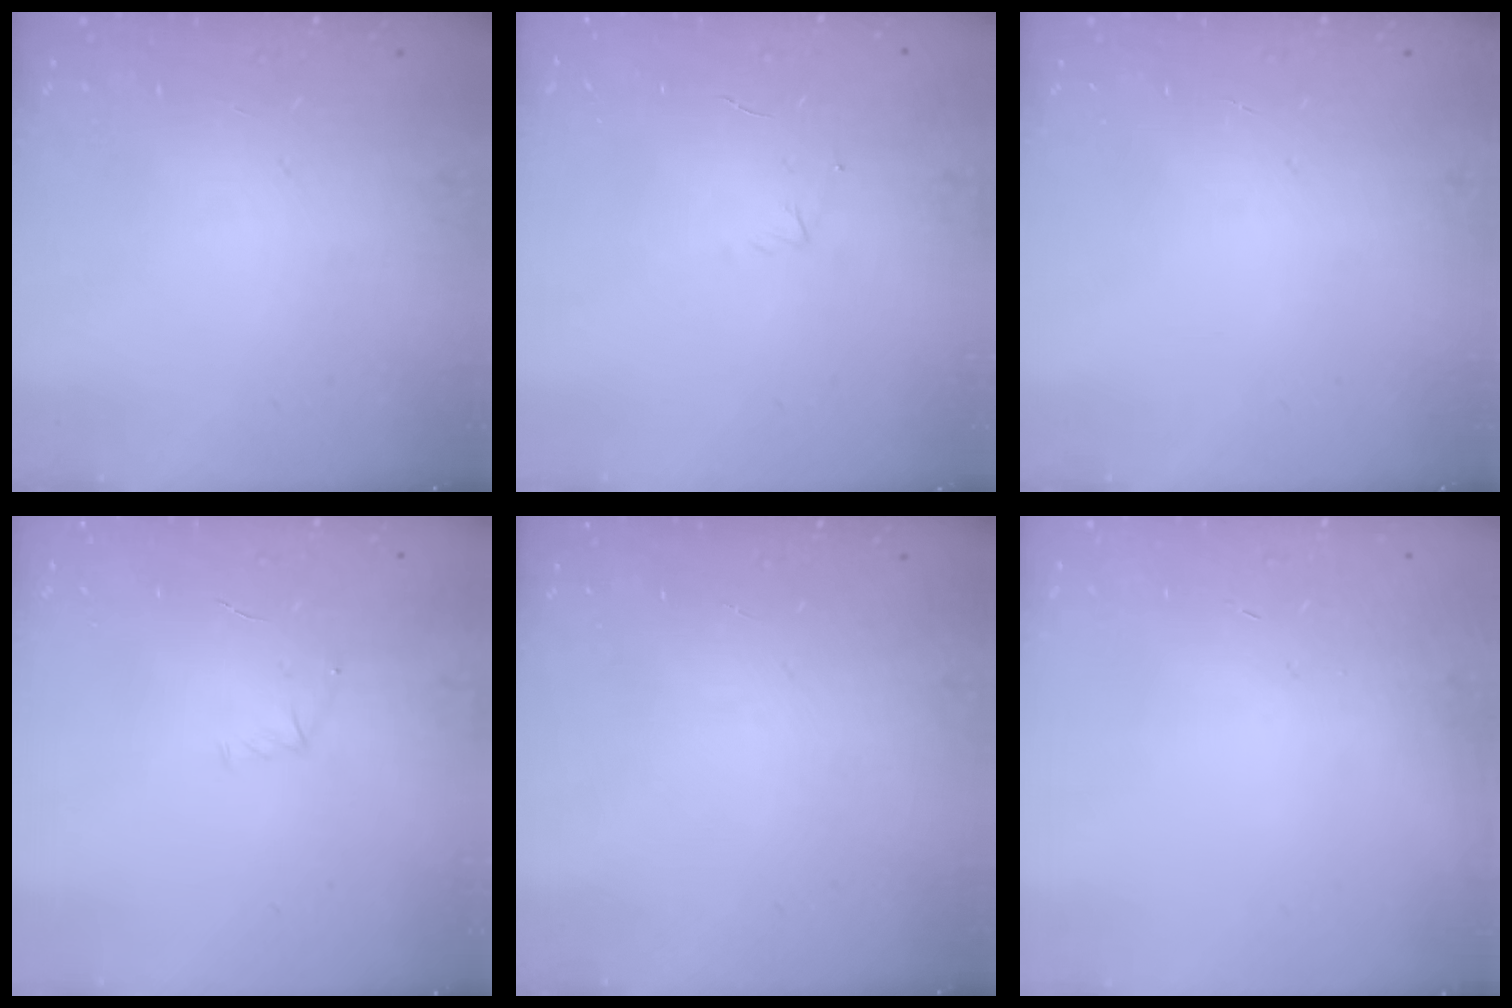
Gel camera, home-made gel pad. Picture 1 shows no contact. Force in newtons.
{"total": 3.2, "press": 3.1, "slide": 0.8}
{"total": 0.0}
{"total": 4.7, "press": 4.5, "slide": 1.3}
{"total": 0.0}
{"total": 0.6, "press": 0.5, "slide": 0.2}